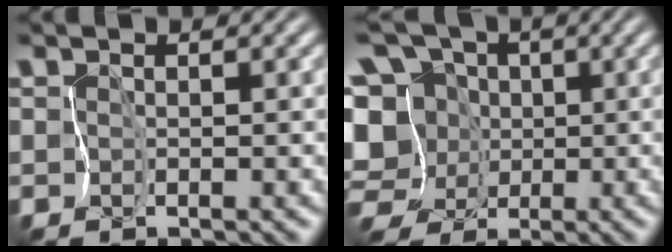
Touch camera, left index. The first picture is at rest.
{"total": 9.6, "force": [-2.8, 8.0, 4.6], "torque": [-0.092, 0.034, -0.069]}